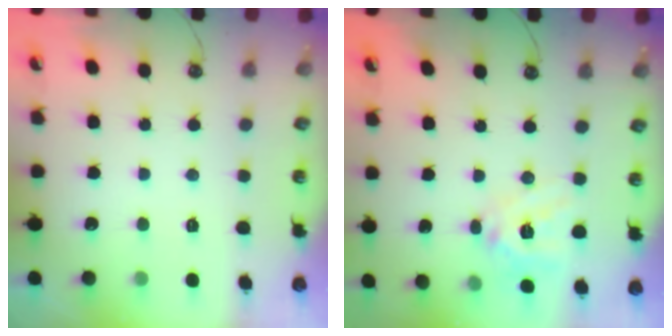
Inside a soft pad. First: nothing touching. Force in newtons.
{"total": 13.0, "press": 12.9, "slide": 1.7}